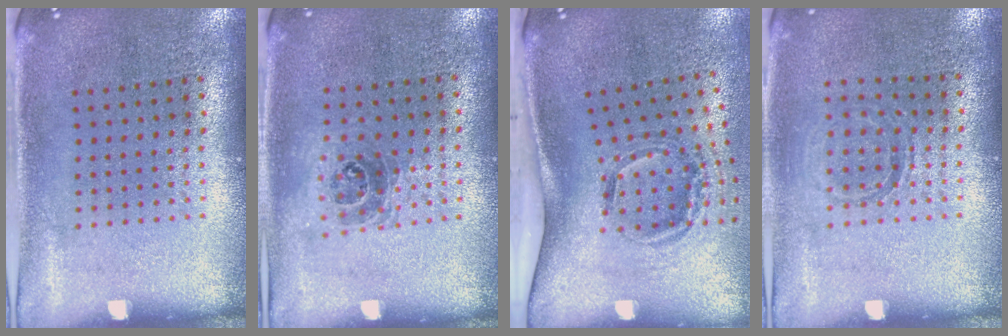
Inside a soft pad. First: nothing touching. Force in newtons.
{"total": 1.1, "press": 1.0, "slide": 0.5}
{"total": 2.0, "press": 1.2, "slide": 1.6}
{"total": 0.9, "press": 0.9, "slide": 0.2}